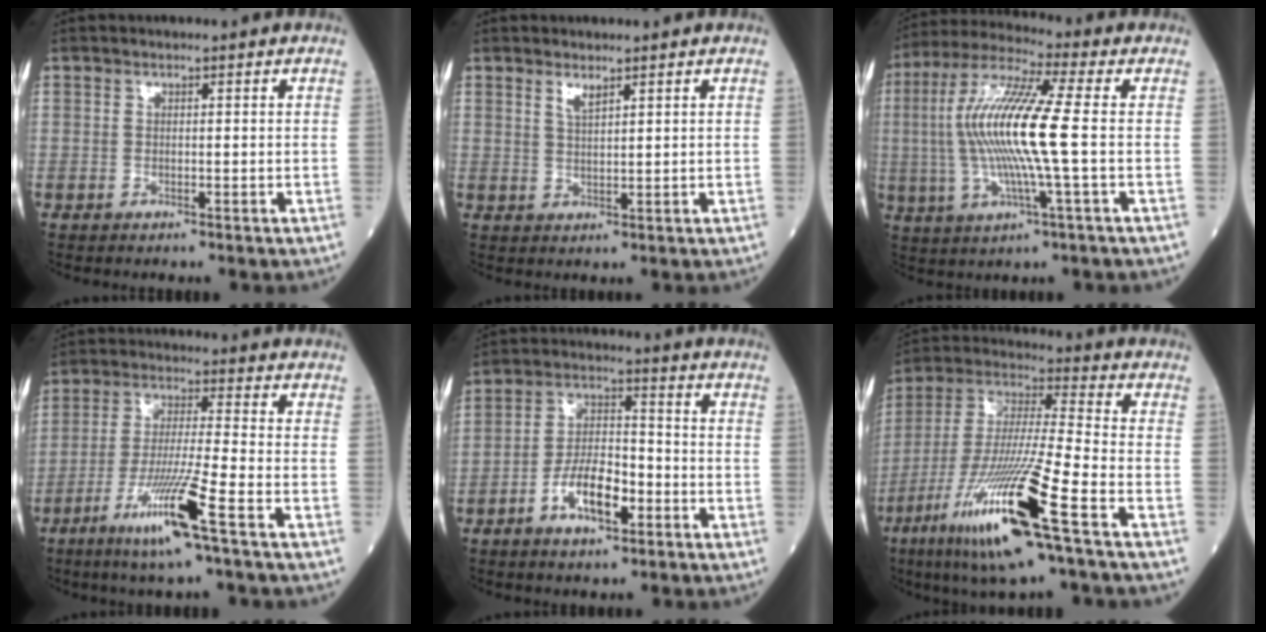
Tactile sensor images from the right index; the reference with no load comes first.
{"total": 1.9, "force": [1.4, 0.2, 1.2], "torque": [-0.027, -0.002, 0.034]}
{"total": 14.6, "force": [-0.2, 0.5, 14.5], "torque": [-0.303, 0.006, -0.013]}
{"total": 11.1, "force": [-5.8, -0.9, 9.4], "torque": [-0.185, -0.023, -0.111]}
{"total": 8.7, "force": [-4.0, 3.2, 7.0], "torque": [-0.136, 0.008, -0.073]}
{"total": 19.9, "force": [-9.6, 0.6, 17.5], "torque": [-0.372, -0.044, -0.182]}